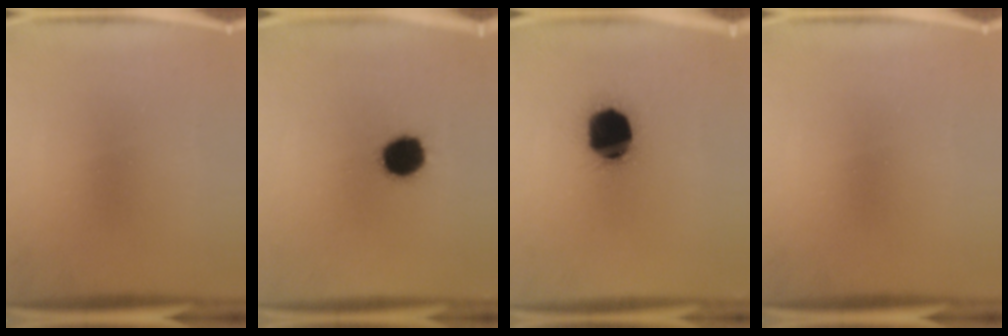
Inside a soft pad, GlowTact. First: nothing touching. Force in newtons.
{"total": 11.4}
{"total": 19.1}
{"total": 0.0}